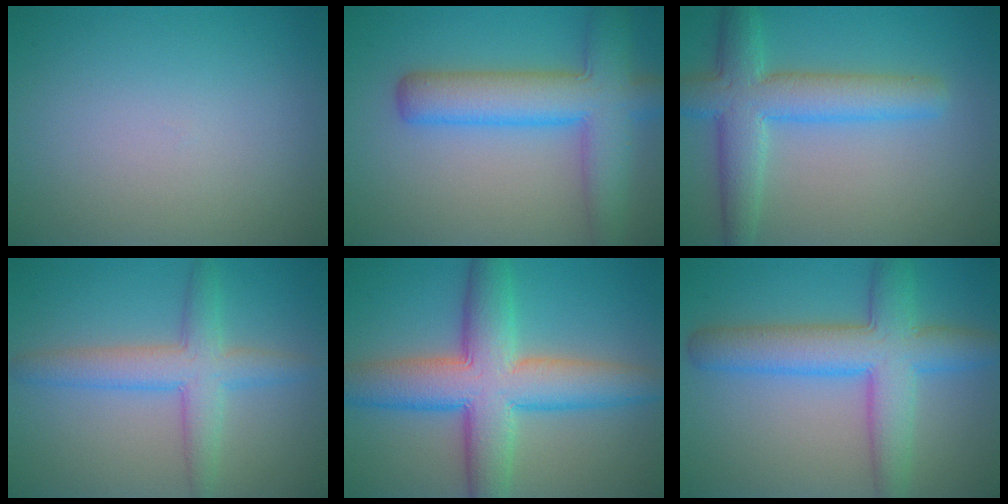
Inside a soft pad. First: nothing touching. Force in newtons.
{"total": 7.5, "press": 7.5, "slide": 0.3}
{"total": 6.1, "press": 6.1, "slide": 0.1}
{"total": 4.4, "press": 4.4, "slide": 0.2}
{"total": 9.6, "press": 9.6, "slide": 0.3}
{"total": 7.3, "press": 7.3, "slide": 0.3}